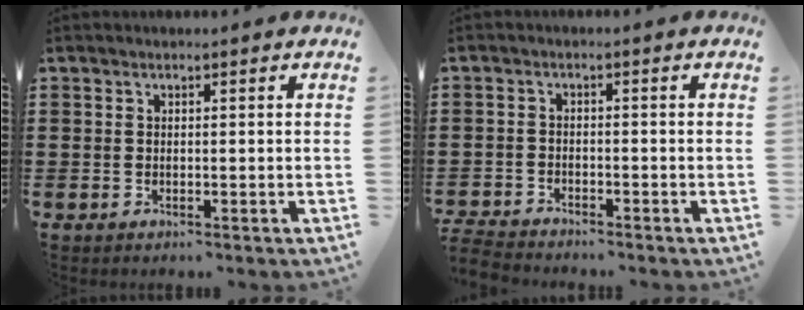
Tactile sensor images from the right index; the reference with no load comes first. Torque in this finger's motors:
{"motor_torque": [-2.14, 0.00, -1.05, -0.21]}